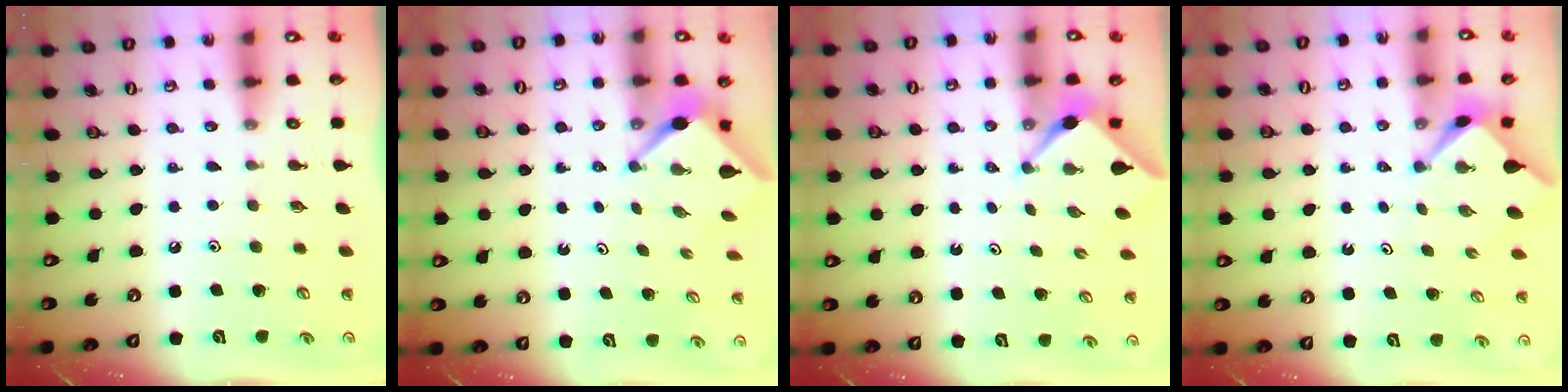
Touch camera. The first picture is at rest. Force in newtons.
{"total": 3.1, "press": 3.1, "slide": 0.2}
{"total": 3.3, "press": 3.3, "slide": 0.3}
{"total": 2.8, "press": 2.8, "slide": 0.3}